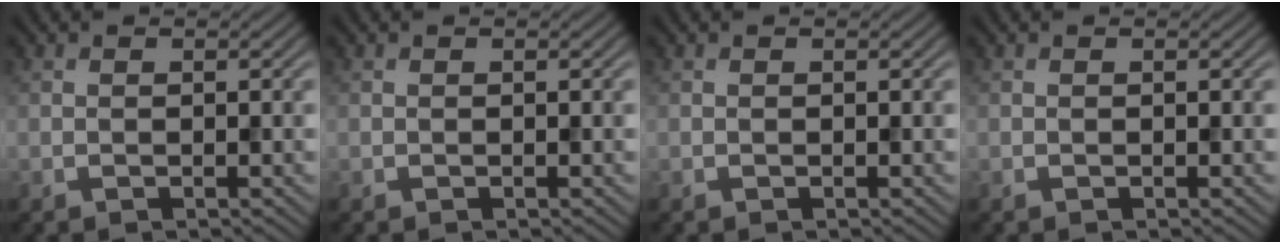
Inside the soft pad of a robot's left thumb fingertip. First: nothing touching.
{"total": 0.0}
{"total": 0.0}
{"total": 0.0}